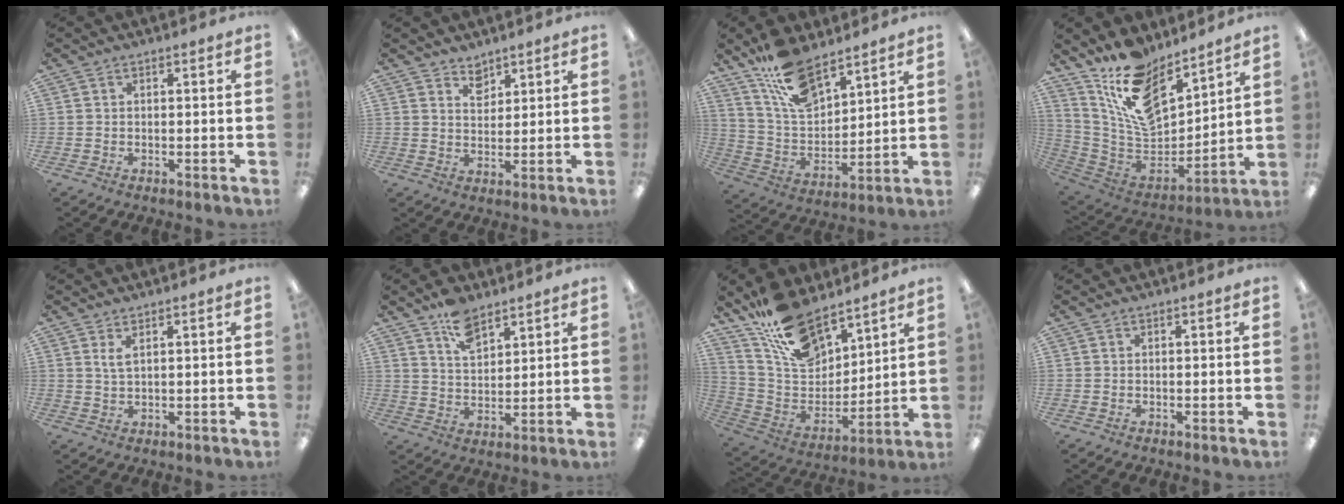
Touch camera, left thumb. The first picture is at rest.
{"total": 4.0, "force": [3.4, 2.0, 0.6], "torque": [-0.004, -0.016, 0.062]}
{"total": 14.7, "force": [10.9, 6.5, 7.5], "torque": [-0.155, -0.051, 0.203]}
{"total": 16.2, "force": [12.2, 7.3, 7.6], "torque": [-0.152, -0.084, 0.226]}
{"total": 2.4, "force": [1.5, 0.8, 1.8], "torque": [-0.032, 0.000, 0.024]}
{"total": 8.2, "force": [5.9, 4.1, 4.0], "torque": [-0.072, -0.024, 0.106]}
{"total": 17.7, "force": [13.1, 8.7, 8.0], "torque": [-0.162, -0.073, 0.246]}
{"total": 0.0}